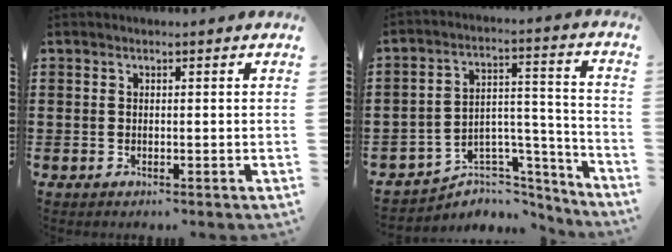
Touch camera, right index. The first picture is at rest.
{"total": 4.9, "force": [-3.7, 3.1, 0.8], "torque": [-0.024, 0.003, -0.071]}